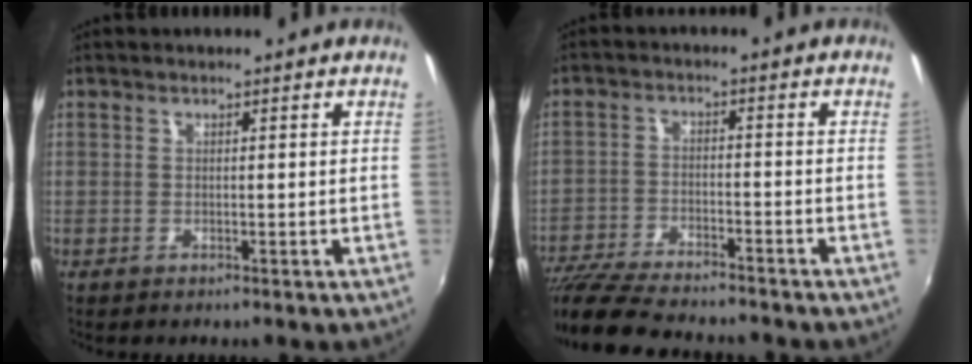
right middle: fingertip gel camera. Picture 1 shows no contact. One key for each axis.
{"total": 14.0, "fx": -12.4, "fy": 2.3, "fz": 6.1, "tx": -0.138, "ty": -0.027, "tz": -0.213}